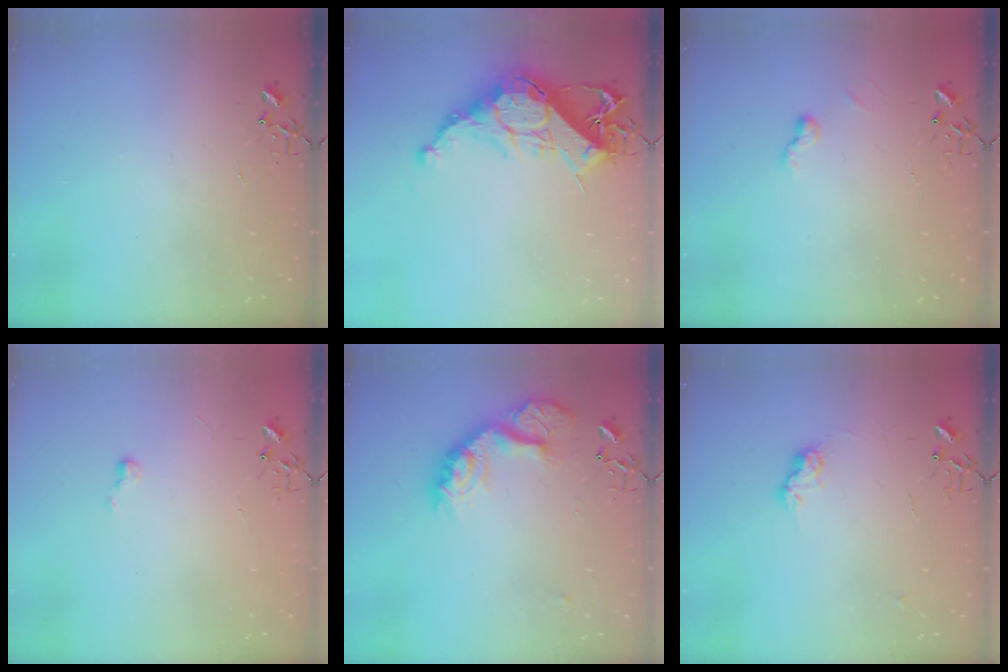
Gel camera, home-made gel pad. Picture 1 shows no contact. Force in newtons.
{"total": 19.1, "press": 19.0, "slide": 1.5}
{"total": 5.8, "press": 5.8, "slide": 0.6}
{"total": 4.5, "press": 4.5, "slide": 0.4}
{"total": 15.5, "press": 15.4, "slide": 1.2}
{"total": 8.1, "press": 8.1, "slide": 0.3}